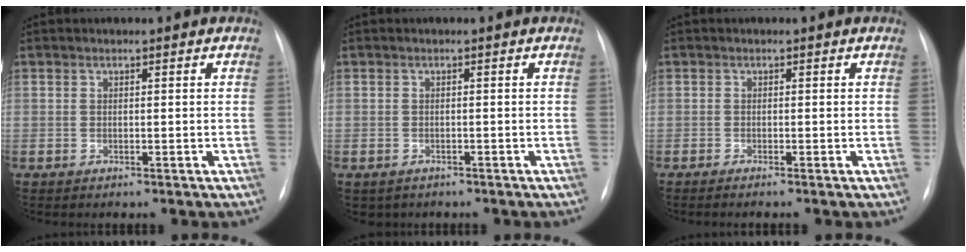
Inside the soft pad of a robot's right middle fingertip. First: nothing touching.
{"total": 2.4, "force": [-1.7, 1.7, 0.2], "torque": [-0.004, 0.003, -0.020]}
{"total": 1.1, "force": [-0.9, -0.2, 0.6], "torque": [-0.009, 0.002, -0.013]}